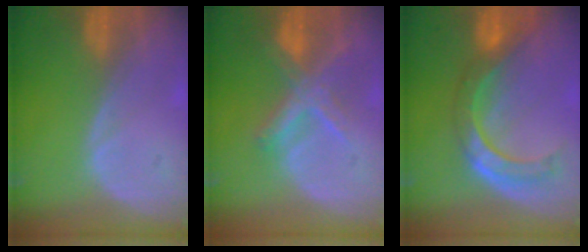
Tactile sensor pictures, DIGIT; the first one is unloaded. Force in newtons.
{"total": 7.3, "press": 6.2, "slide": 4.0}
{"total": 8.2, "press": 7.2, "slide": 3.8}